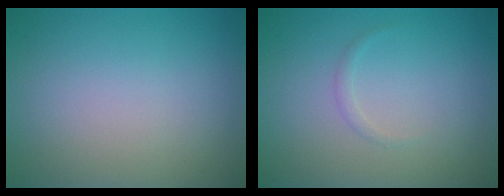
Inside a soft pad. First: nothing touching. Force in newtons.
{"total": 0.6, "press": 0.6, "slide": 0.1}